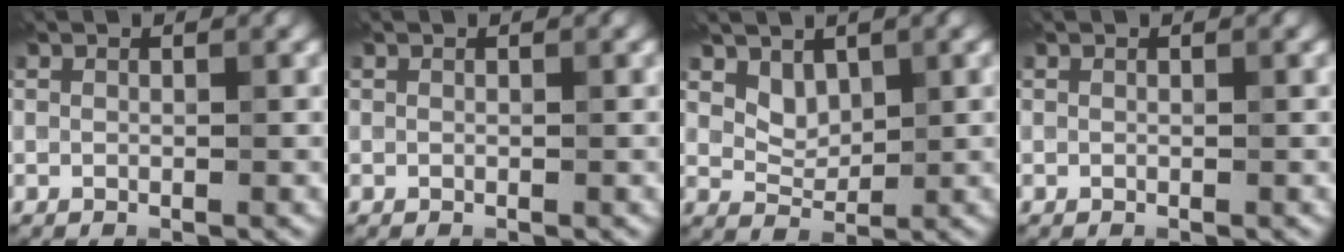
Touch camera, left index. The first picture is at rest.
{"total": 0.0}
{"total": 2.2, "force": [1.5, 1.5, 0.8], "torque": [-0.021, -0.009, 0.034]}
{"total": 0.0}